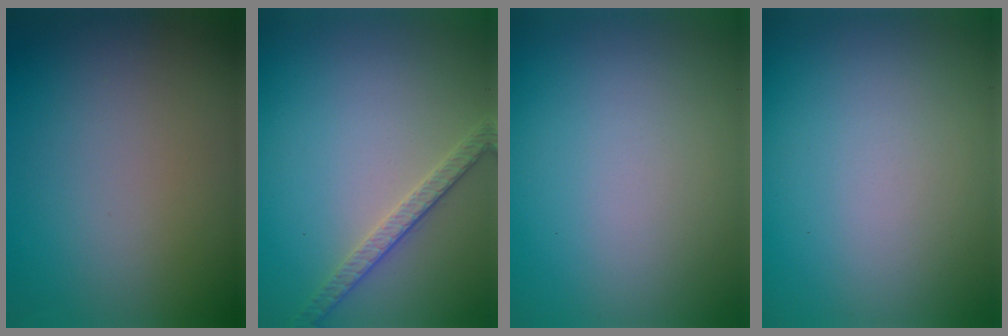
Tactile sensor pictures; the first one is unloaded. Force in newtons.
{"total": 2.6, "press": 2.5, "slide": 0.8}
{"total": 0.0}
{"total": 0.0}